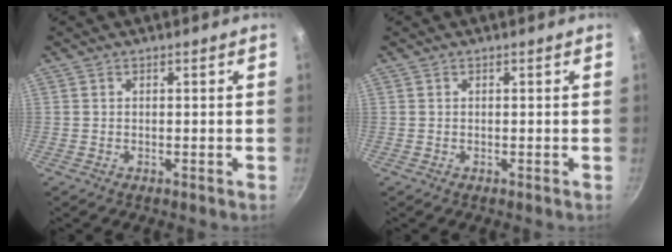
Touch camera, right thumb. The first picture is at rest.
{"total": 0.0}